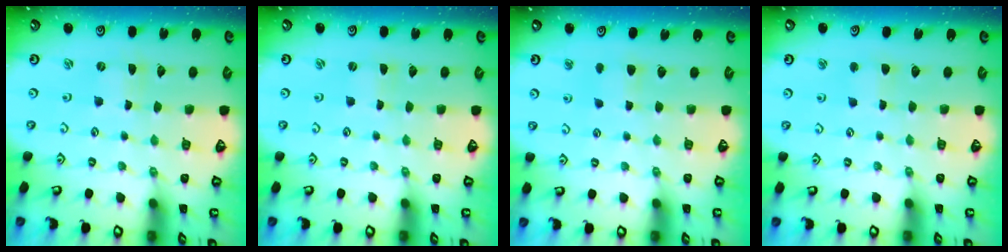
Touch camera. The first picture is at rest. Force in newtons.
{"total": 0.0}
{"total": 4.9, "press": 4.8, "slide": 1.1}
{"total": 2.7, "press": 2.7, "slide": 0.3}